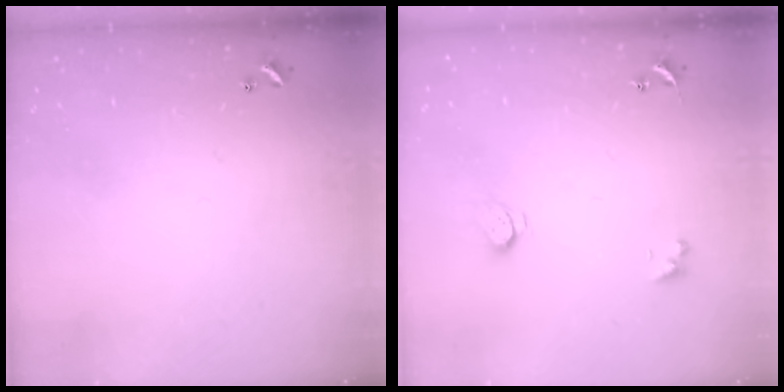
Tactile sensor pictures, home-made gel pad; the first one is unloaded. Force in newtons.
{"total": 2.7, "press": 2.7, "slide": 0.3}